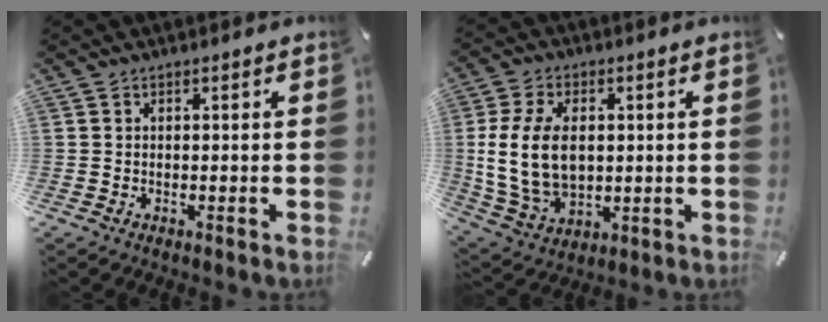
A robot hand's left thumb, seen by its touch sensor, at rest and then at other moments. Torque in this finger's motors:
{"motor_torque": [0.40, 1.24, 2.12, 0.19, 0.66]}